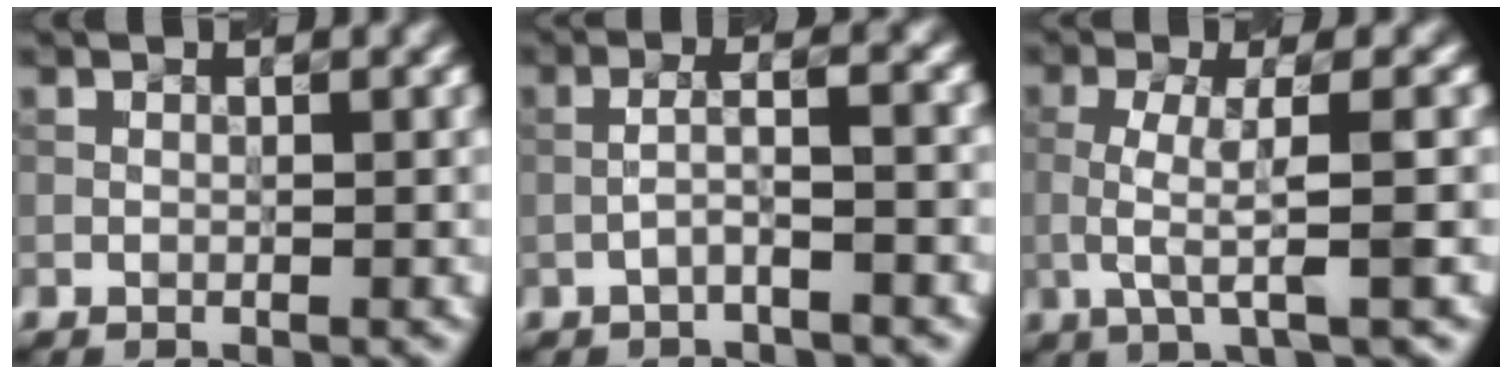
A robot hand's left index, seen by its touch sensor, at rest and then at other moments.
{"total": 2.3, "force": [-1.1, 0.0, 2.1], "torque": [-0.042, 0.018, -0.019]}
{"total": 4.1, "force": [-0.8, 0.7, 4.0], "torque": [-0.078, 0.006, -0.011]}